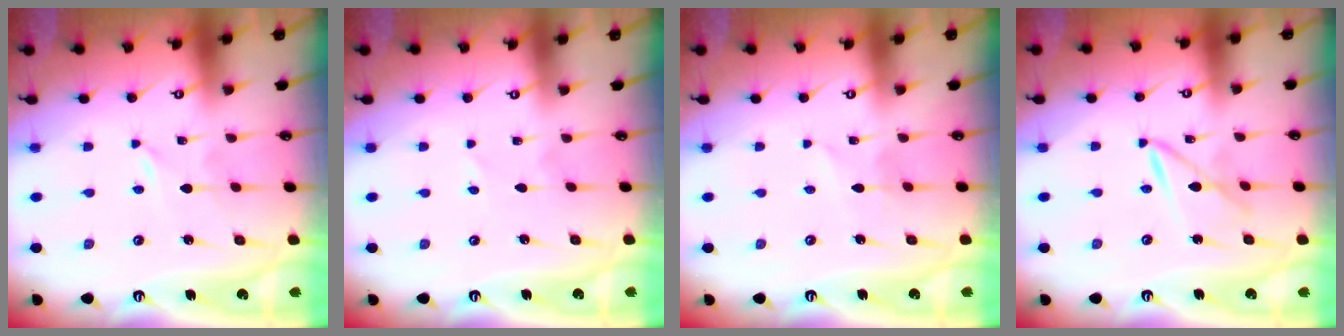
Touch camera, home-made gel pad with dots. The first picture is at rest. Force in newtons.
{"total": 2.5, "press": 2.5, "slide": 0.2}
{"total": 1.7, "press": 1.7, "slide": 0.2}
{"total": 5.1, "press": 5.1, "slide": 0.2}